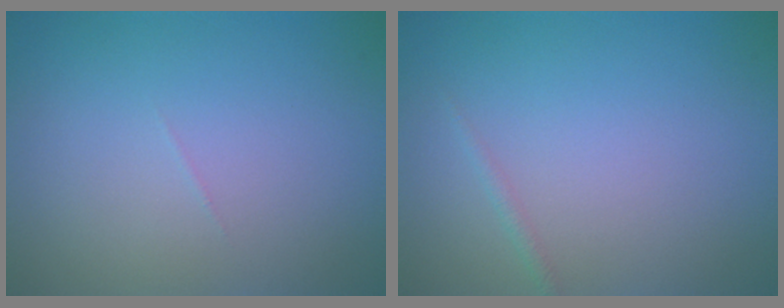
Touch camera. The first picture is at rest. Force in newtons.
{"total": 0.7, "press": 0.7, "slide": 0.0}